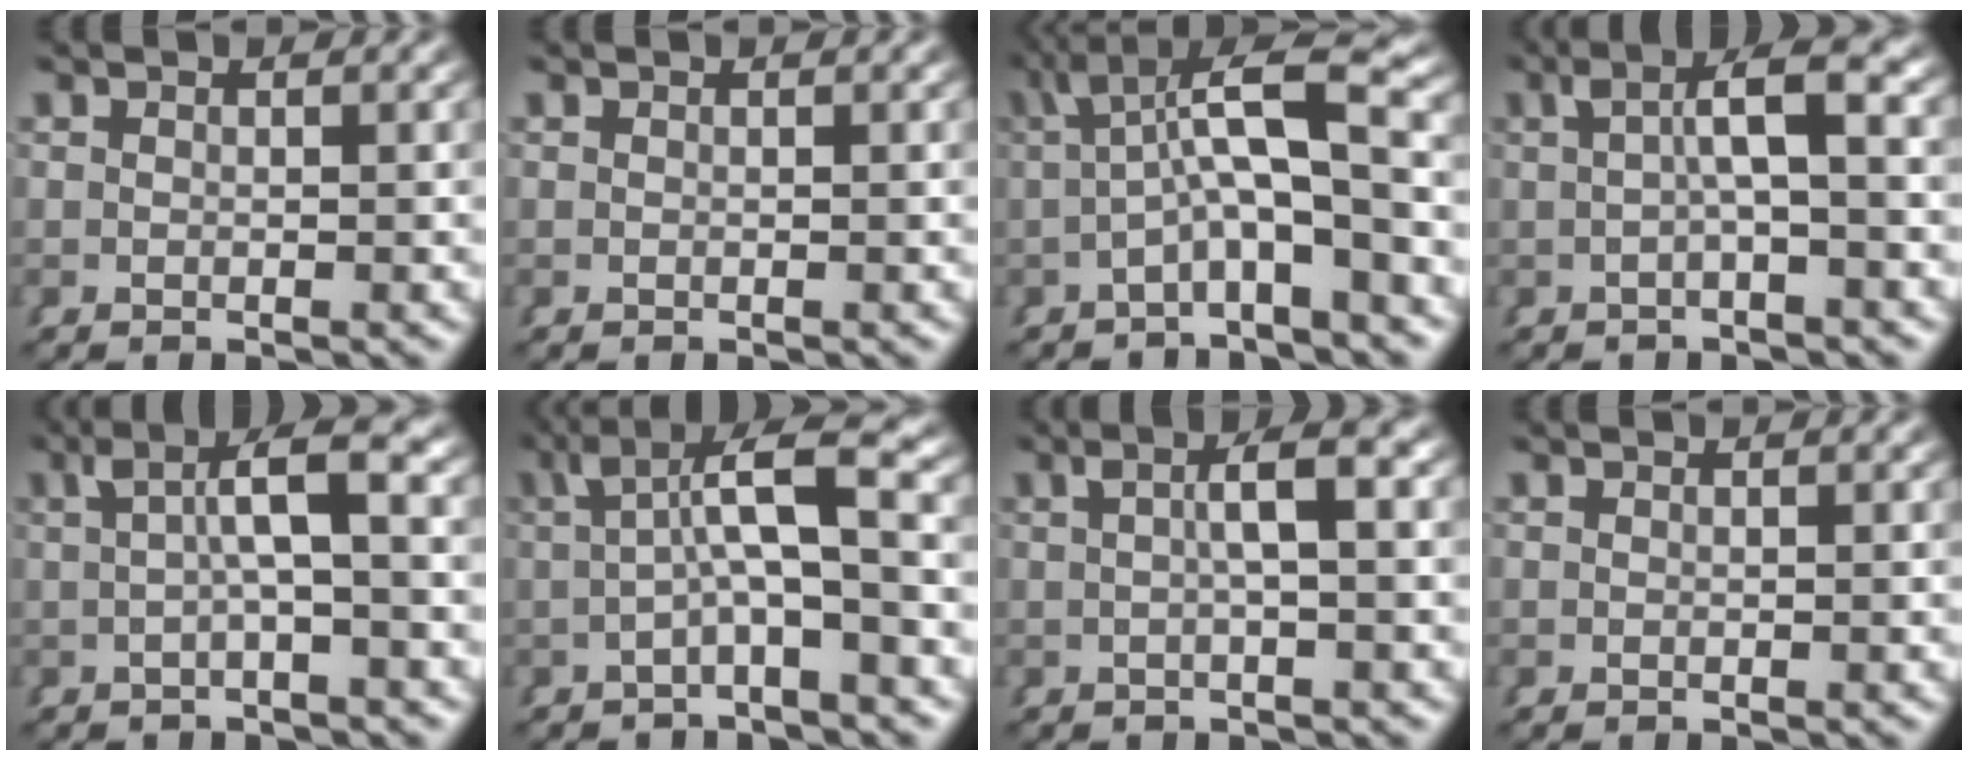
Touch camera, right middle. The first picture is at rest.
{"total": 0.0}
{"total": 8.7, "force": [1.3, 3.3, 8.0], "torque": [-0.116, 0.017, 0.019]}
{"total": 4.2, "force": [0.7, 0.3, 4.1], "torque": [-0.059, 0.017, 0.008]}
{"total": 4.7, "force": [1.0, 0.6, 4.5], "torque": [-0.064, 0.020, 0.012]}
{"total": 6.6, "force": [0.9, 1.7, 6.4], "torque": [-0.091, 0.019, 0.012]}
{"total": 3.3, "force": [0.5, -0.1, 3.2], "torque": [-0.046, 0.012, 0.007]}
{"total": 0.0}